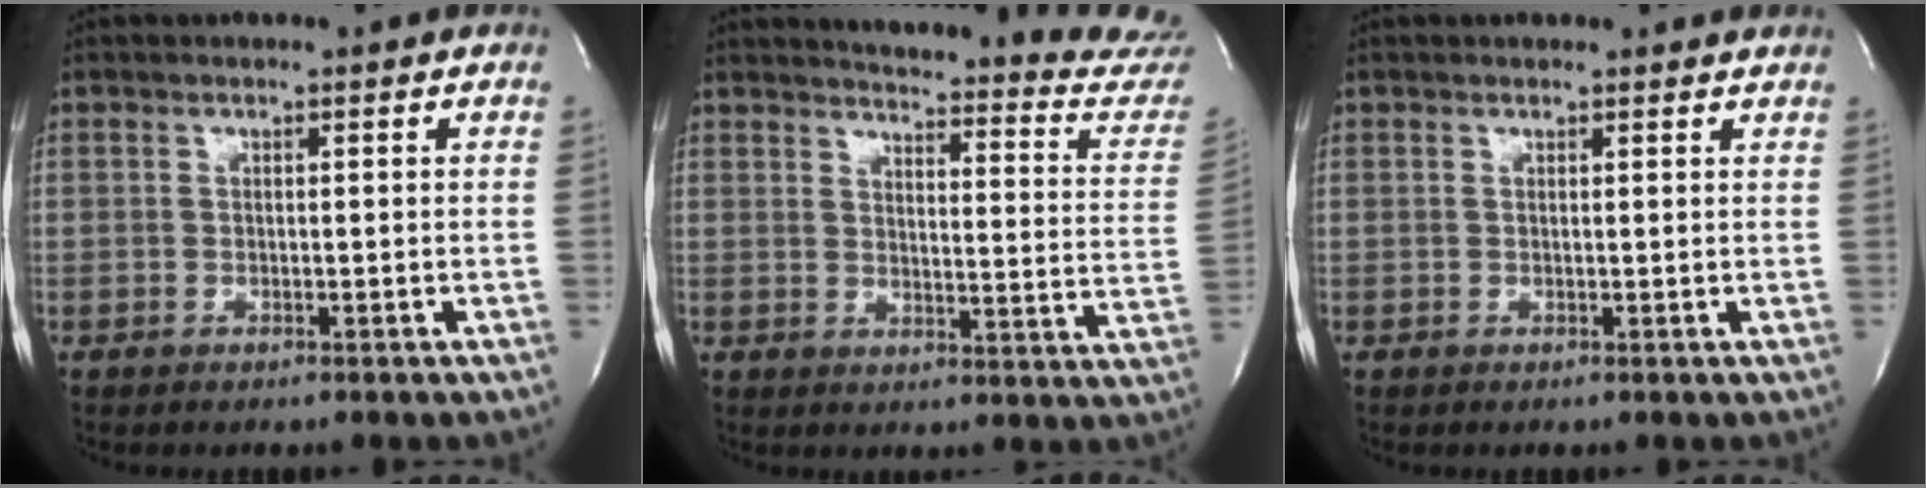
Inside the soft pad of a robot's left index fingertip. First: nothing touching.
{"total": 23.3, "force": [22.6, 1.2, 5.5], "torque": [-0.062, -0.143, 0.240]}
{"total": 3.8, "force": [3.6, 0.9, 0.9], "torque": [-0.011, 0.011, 0.029]}